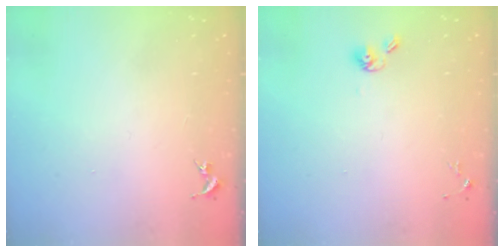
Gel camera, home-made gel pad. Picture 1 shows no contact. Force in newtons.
{"total": 6.1, "press": 5.7, "slide": 2.3}